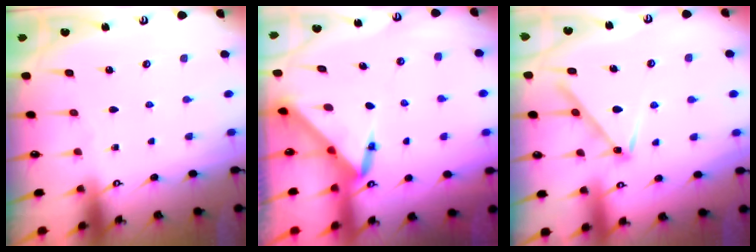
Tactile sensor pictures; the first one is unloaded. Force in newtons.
{"total": 3.2, "press": 3.2, "slide": 0.0}
{"total": 9.7, "press": 9.7, "slide": 0.1}